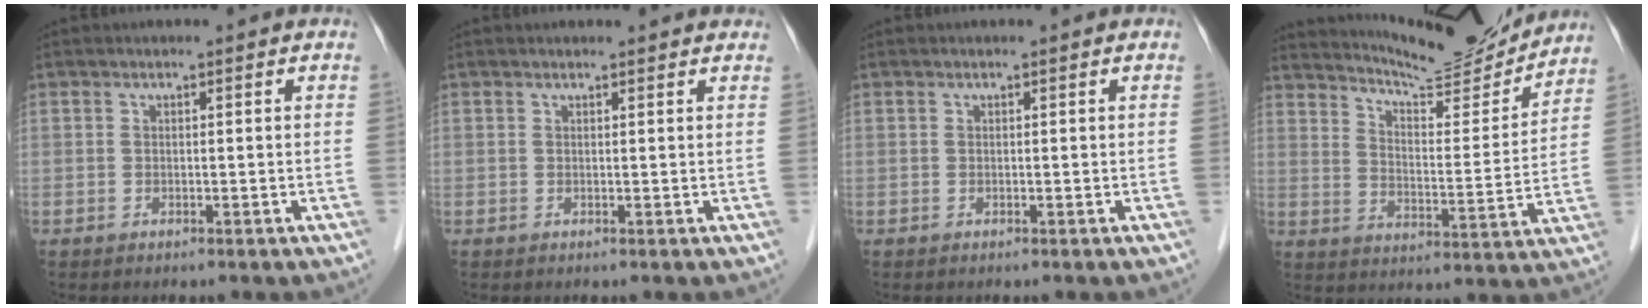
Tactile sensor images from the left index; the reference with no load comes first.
{"total": 3.1, "force": [2.9, 0.7, 0.8], "torque": [-0.010, 0.008, 0.020]}
{"total": 0.0}
{"total": 14.6, "force": [14.1, 0.8, 3.7], "torque": [-0.065, -0.032, 0.202]}